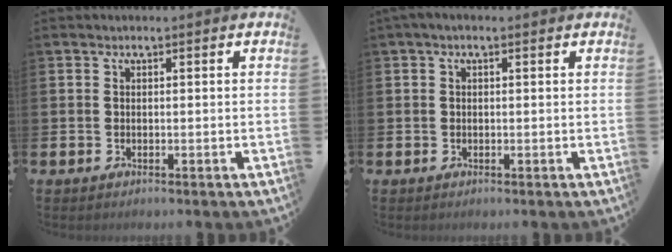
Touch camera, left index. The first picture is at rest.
{"total": 0.7, "force": [0.1, 0.3, 0.6], "torque": [-0.009, 0.004, 0.000]}